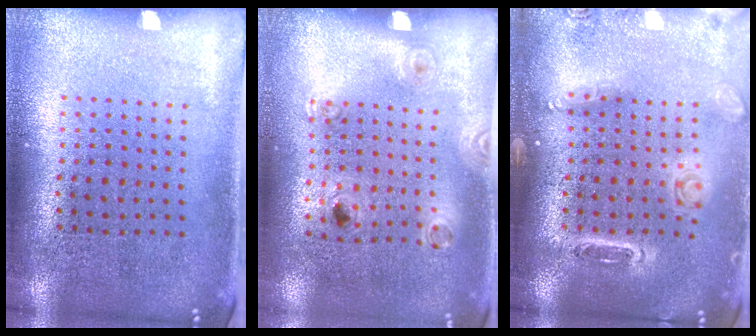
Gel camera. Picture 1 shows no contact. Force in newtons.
{"total": 1.2, "press": 0.8, "slide": 0.9}
{"total": 1.5, "press": 1.5, "slide": 0.1}